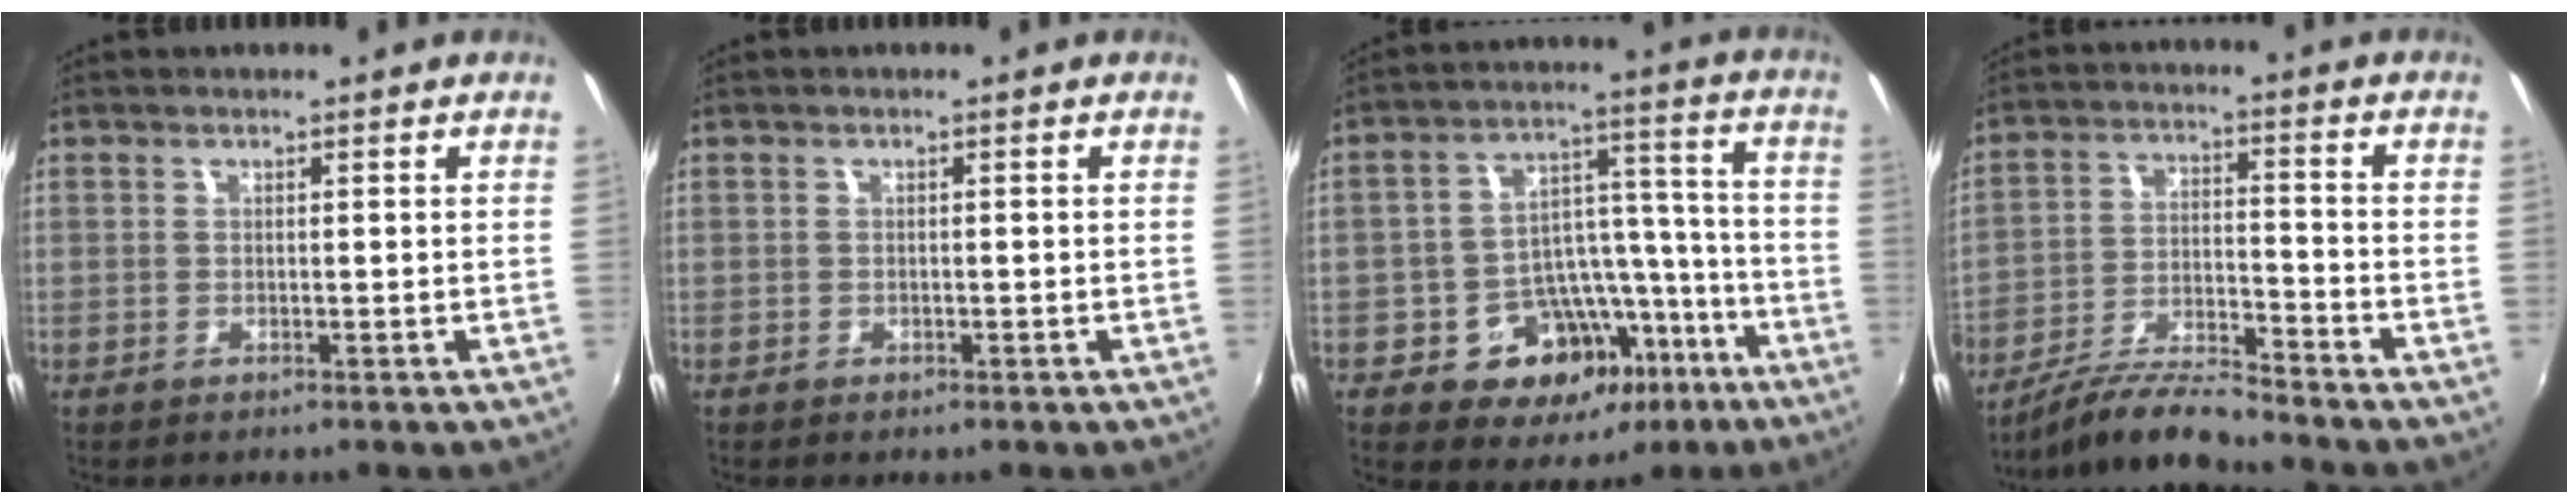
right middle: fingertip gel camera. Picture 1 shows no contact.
{"total": 0.7, "force": [-0.5, 0.4, 0.2], "torque": [-0.003, -0.002, -0.006]}
{"total": 16.2, "force": [-8.8, 11.7, 7.0], "torque": [-0.128, 0.050, -0.103]}
{"total": 10.8, "force": [-9.9, 0.1, 4.3], "torque": [-0.084, -0.009, -0.187]}